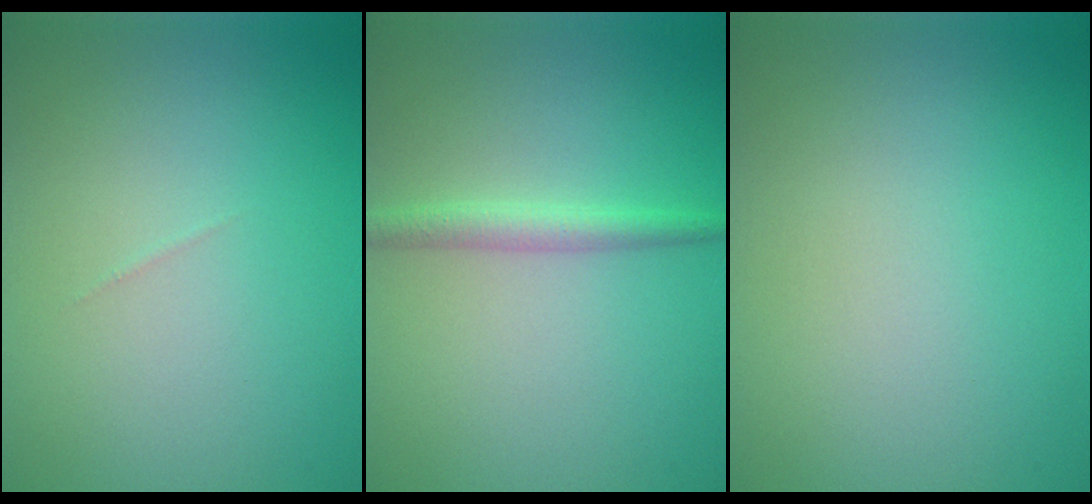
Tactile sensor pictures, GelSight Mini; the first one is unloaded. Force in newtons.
{"total": 1.9, "press": 1.9, "slide": 0.1}
{"total": 0.0}